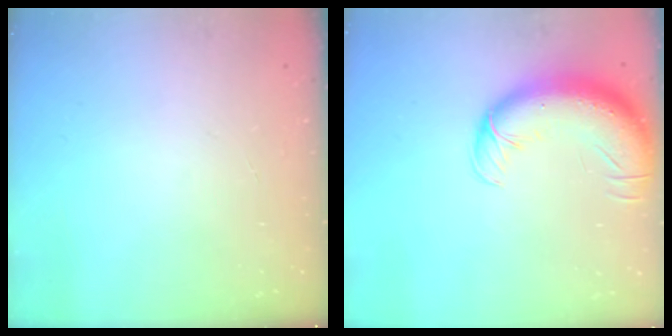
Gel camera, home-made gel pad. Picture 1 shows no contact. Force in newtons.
{"total": 14.7, "press": 14.2, "slide": 3.7}